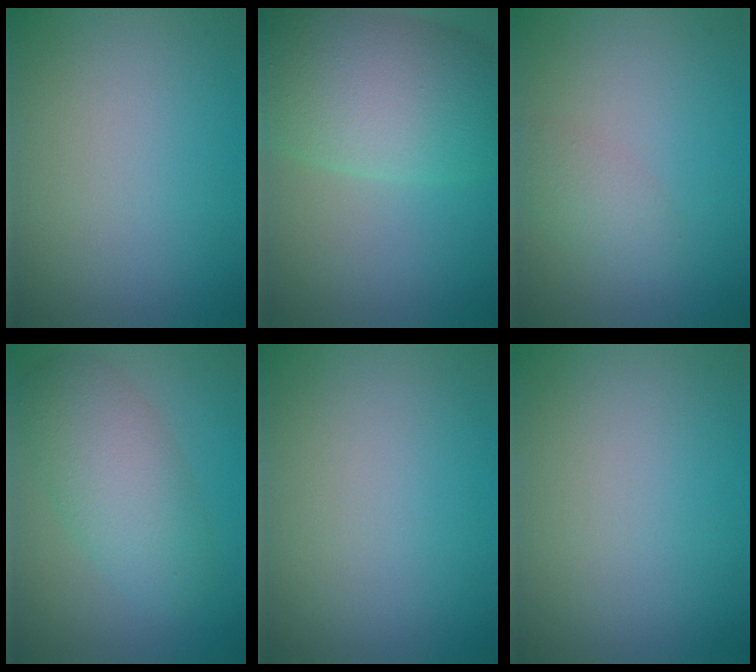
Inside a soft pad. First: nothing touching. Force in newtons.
{"total": 9.6, "press": 9.6, "slide": 0.3}
{"total": 1.8, "press": 1.8, "slide": 0.0}
{"total": 5.4, "press": 5.4, "slide": 0.1}
{"total": 0.0}
{"total": 0.0}